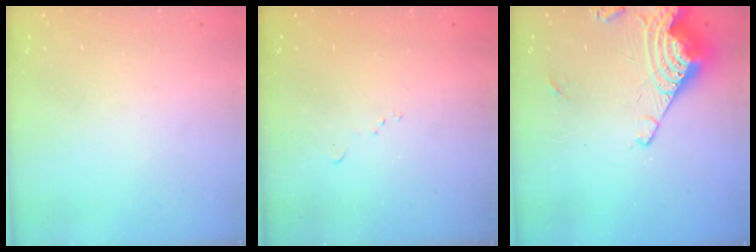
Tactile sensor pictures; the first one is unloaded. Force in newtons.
{"total": 7.2, "press": 7.1, "slide": 0.8}
{"total": 15.0, "press": 14.9, "slide": 1.2}